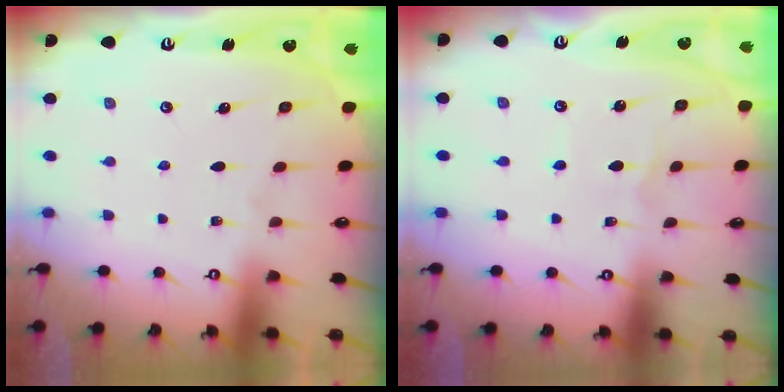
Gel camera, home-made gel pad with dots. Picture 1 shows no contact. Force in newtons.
{"total": 1.3, "press": 1.3, "slide": 0.1}